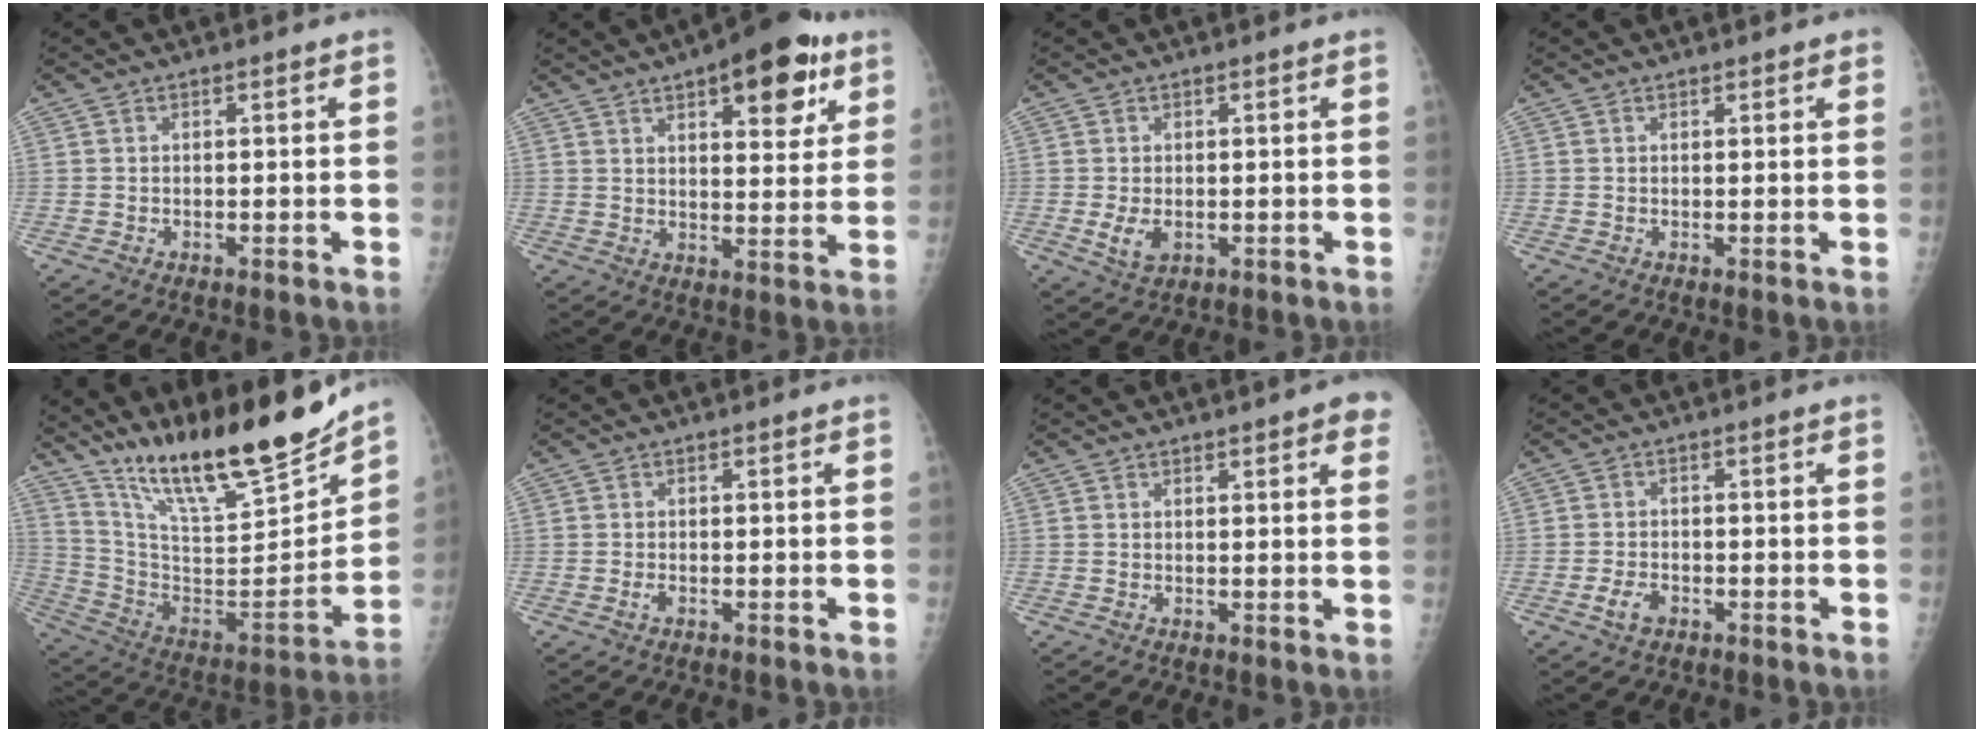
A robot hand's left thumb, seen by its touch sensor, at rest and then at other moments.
{"total": 15.2, "force": [8.0, 6.2, 11.4], "torque": [-0.114, -0.025, 0.108]}
{"total": 3.4, "force": [-0.4, 2.2, 2.6], "torque": [-0.047, -0.008, 0.000]}
{"total": 1.1, "force": [0.9, 0.5, 0.4], "torque": [0.005, -0.004, 0.007]}
{"total": 25.0, "force": [20.0, 4.8, 14.1], "torque": [-0.203, -0.105, 0.347]}
{"total": 0.8, "force": [-0.3, 0.4, 0.6], "torque": [-0.013, -0.001, -0.006]}
{"total": 5.3, "force": [3.2, 1.7, 3.8], "torque": [-0.022, -0.004, 0.033]}
{"total": 2.9, "force": [-1.4, 1.9, 1.7], "torque": [-0.033, 0.005, -0.024]}